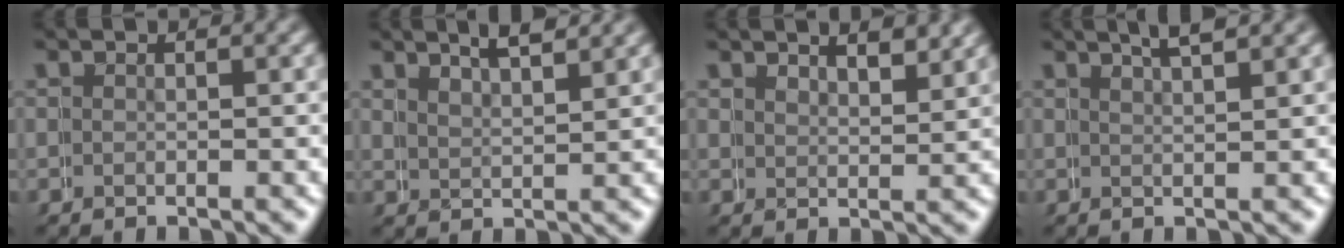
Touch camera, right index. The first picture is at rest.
{"total": 3.3, "force": [3.2, -0.8, 0.2], "torque": [-0.003, 0.008, 0.057]}
{"total": 3.0, "force": [2.8, -0.8, -0.3], "torque": [0.009, 0.002, 0.049]}
{"total": 2.7, "force": [2.2, -0.9, 1.2], "torque": [-0.005, 0.012, 0.038]}